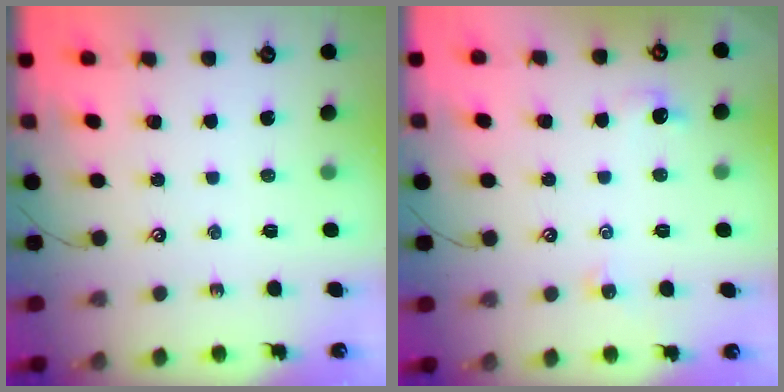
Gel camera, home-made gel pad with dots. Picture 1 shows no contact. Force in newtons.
{"total": 1.5, "press": 1.4, "slide": 0.6}